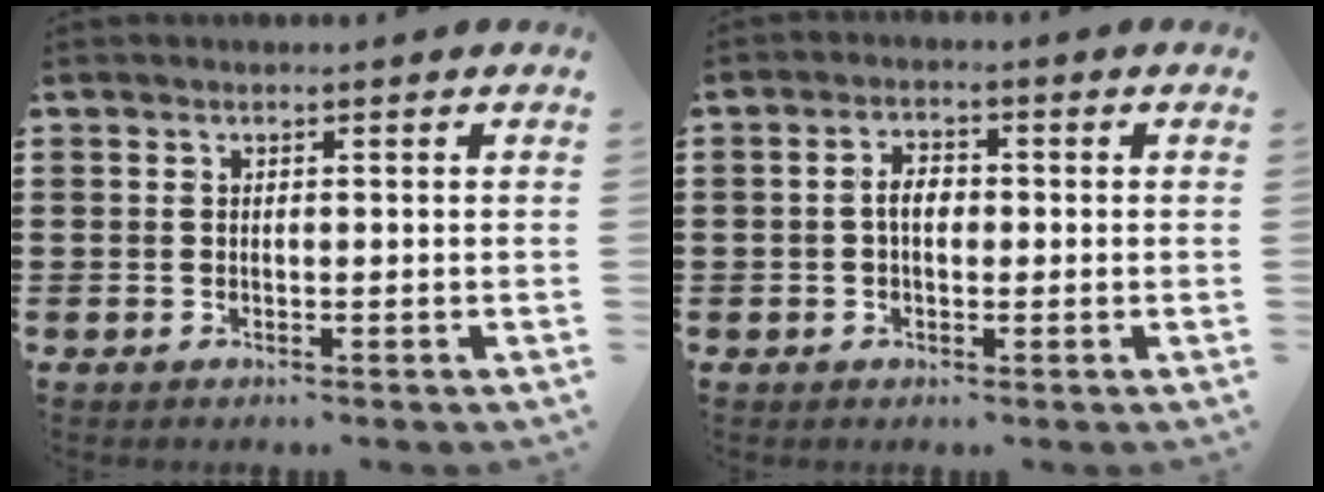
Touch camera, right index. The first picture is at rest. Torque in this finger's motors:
{"motor_torque": [0.07, -0.05, 0.08, 0.06]}